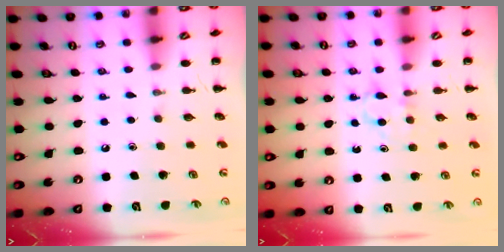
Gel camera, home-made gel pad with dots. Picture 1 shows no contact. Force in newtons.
{"total": 3.4, "press": 3.2, "slide": 1.1}